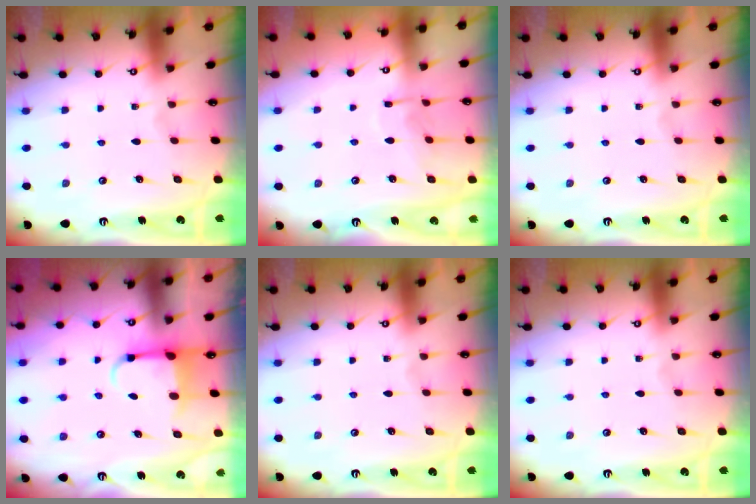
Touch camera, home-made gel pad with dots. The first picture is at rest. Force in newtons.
{"total": 7.4, "press": 7.4, "slide": 0.0}
{"total": 0.0}
{"total": 5.3, "press": 5.2, "slide": 1.1}
{"total": 0.0}
{"total": 0.0}